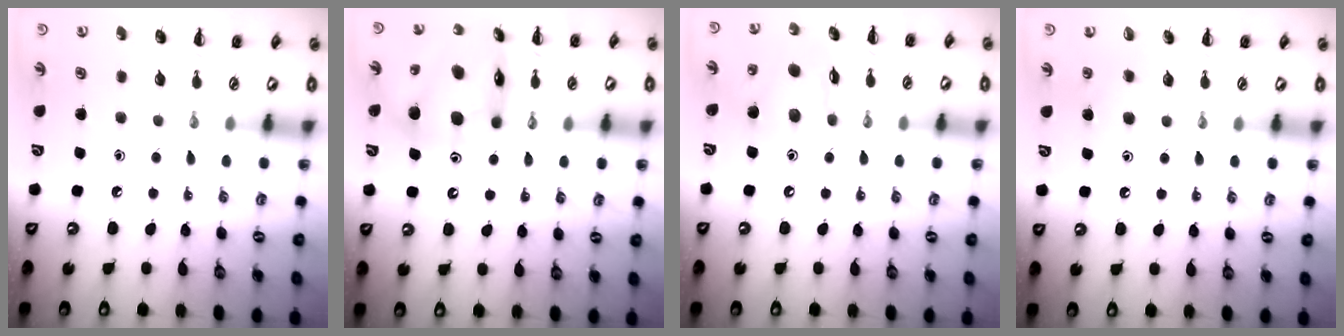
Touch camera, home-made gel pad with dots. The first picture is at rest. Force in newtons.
{"total": 16.2, "press": 15.4, "slide": 4.8}
{"total": 11.7, "press": 11.4, "slide": 2.5}
{"total": 4.2, "press": 4.0, "slide": 1.4}